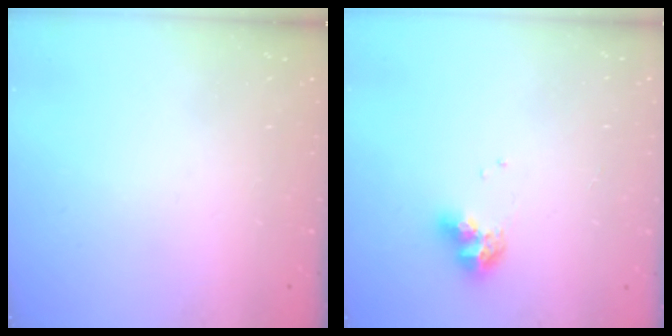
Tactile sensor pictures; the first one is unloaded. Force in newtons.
{"total": 7.8, "press": 7.8, "slide": 0.8}